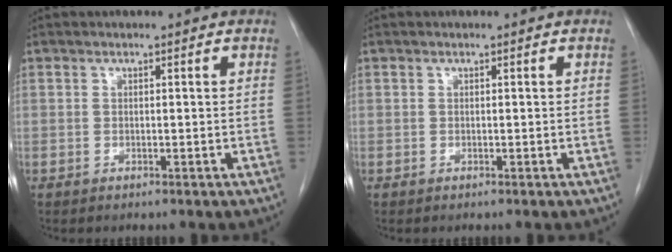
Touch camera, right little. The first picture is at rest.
{"total": 0.0}